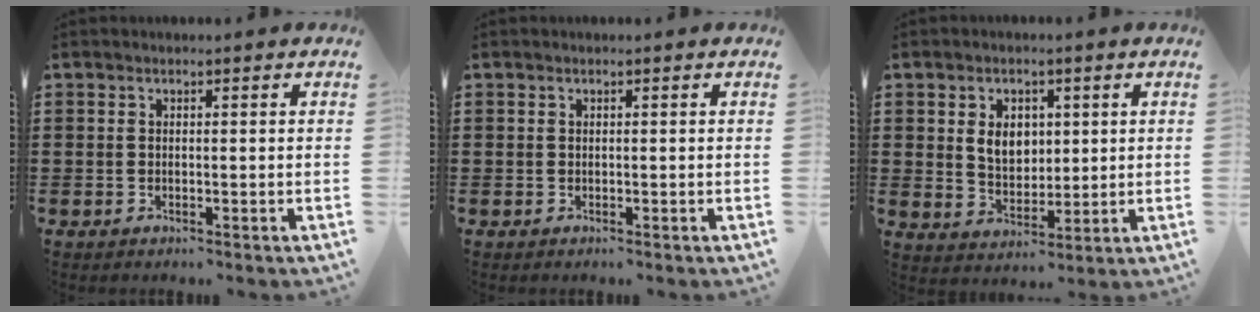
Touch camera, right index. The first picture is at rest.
{"total": 0.0}
{"total": 5.6, "force": [1.1, 4.2, 3.6], "torque": [-0.067, 0.007, 0.014]}